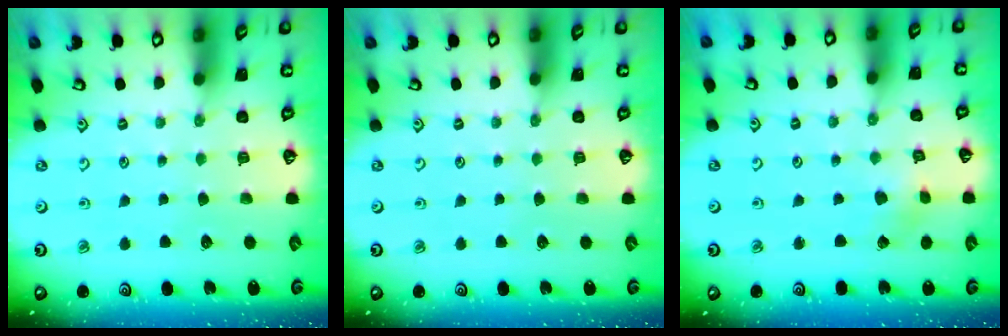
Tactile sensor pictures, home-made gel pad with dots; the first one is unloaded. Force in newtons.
{"total": 0.0}
{"total": 2.5, "press": 2.4, "slide": 0.3}